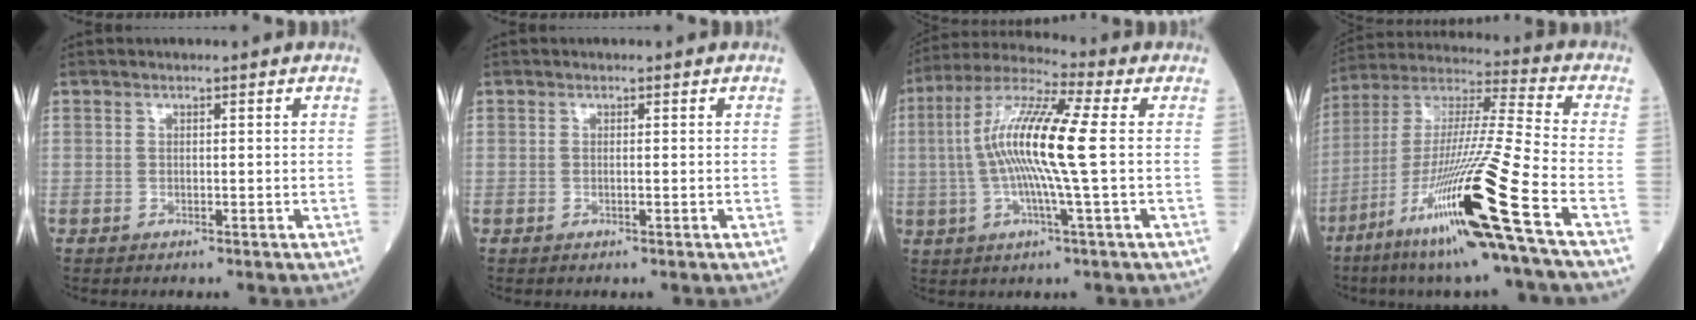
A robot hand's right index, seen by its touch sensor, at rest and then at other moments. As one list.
[{"total": 0.0}, {"total": 13.6, "force": [0.4, -0.2, 13.6], "torque": [-0.268, 0.010, -0.005]}, {"total": 22.3, "force": [-10.7, -1.7, 19.5], "torque": [-0.385, -0.045, -0.200]}]